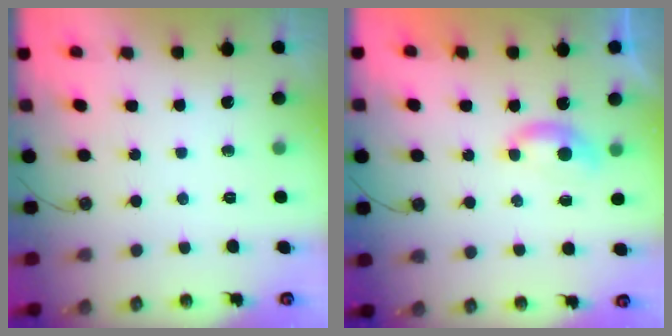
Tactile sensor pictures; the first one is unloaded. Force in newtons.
{"total": 1.6, "press": 1.5, "slide": 0.5}